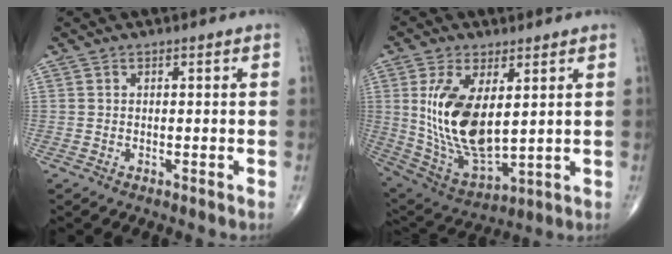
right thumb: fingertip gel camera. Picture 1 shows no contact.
{"total": 16.6, "force": [3.1, 8.2, 14.1], "torque": [-0.264, -0.022, 0.078]}